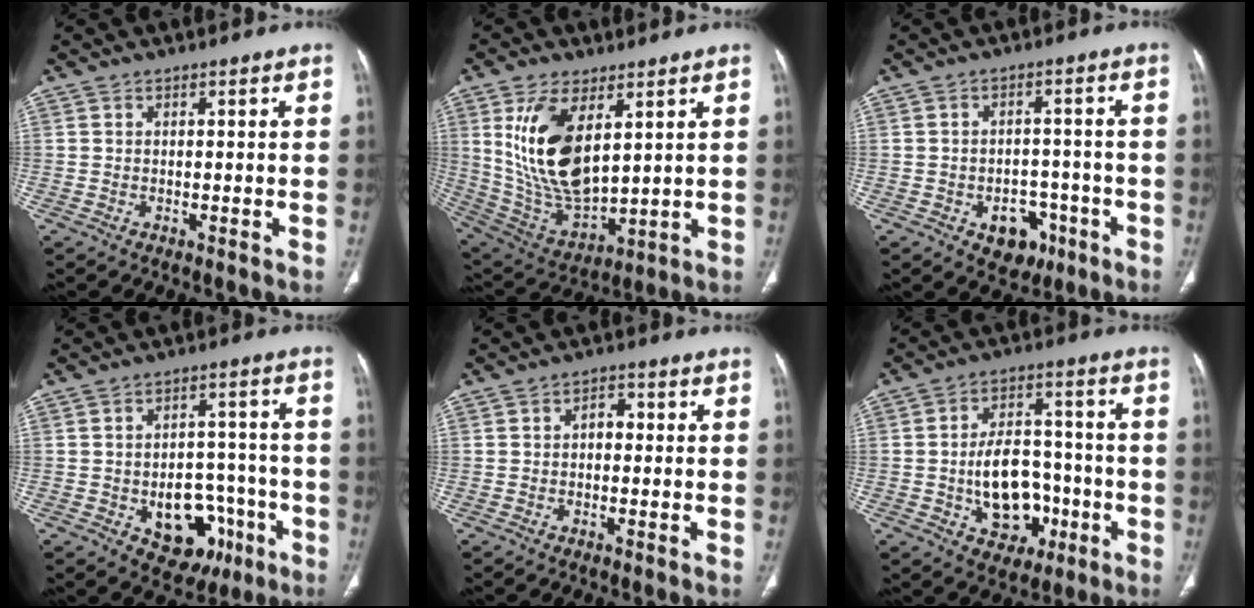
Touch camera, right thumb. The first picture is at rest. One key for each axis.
{"total": 17.4, "fx": 5.5, "fy": 8.7, "fz": 14.0, "tx": -0.257, "ty": -0.025, "tz": 0.125}
{"total": 7.4, "fx": -3.4, "fy": 5.4, "fz": 3.8, "tx": -0.019, "ty": 0.029, "tz": -0.039}
{"total": 12.7, "fx": -4.9, "fy": 8.6, "fz": 7.9, "tx": -0.064, "ty": 0.041, "tz": -0.055}
{"total": 2.7, "fx": -0.2, "fy": 1.9, "fz": 1.9, "tx": -0.013, "ty": 0.009, "tz": -0.010}
{"total": 13.2, "fx": -3.4, "fy": 9.2, "fz": 8.9, "tx": -0.105, "ty": 0.038, "tz": -0.043}